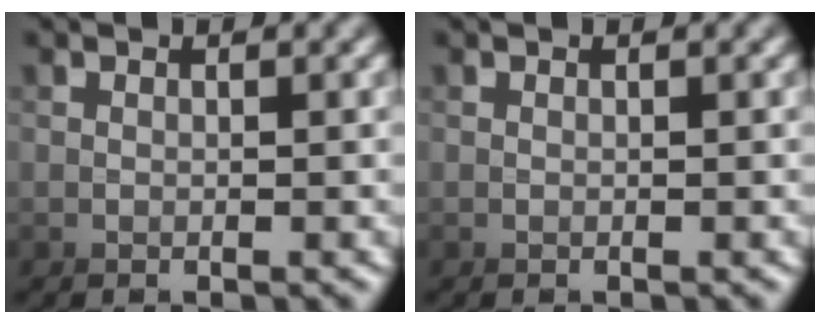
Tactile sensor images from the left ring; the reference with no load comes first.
{"total": 0.0}